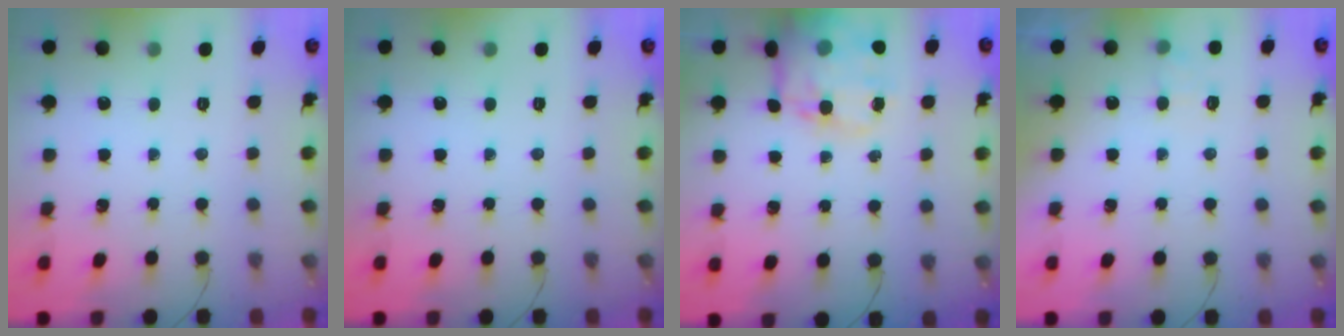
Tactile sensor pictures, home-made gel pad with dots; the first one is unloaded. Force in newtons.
{"total": 0.0}
{"total": 16.6, "press": 16.3, "slide": 3.4}
{"total": 5.1, "press": 4.8, "slide": 1.5}